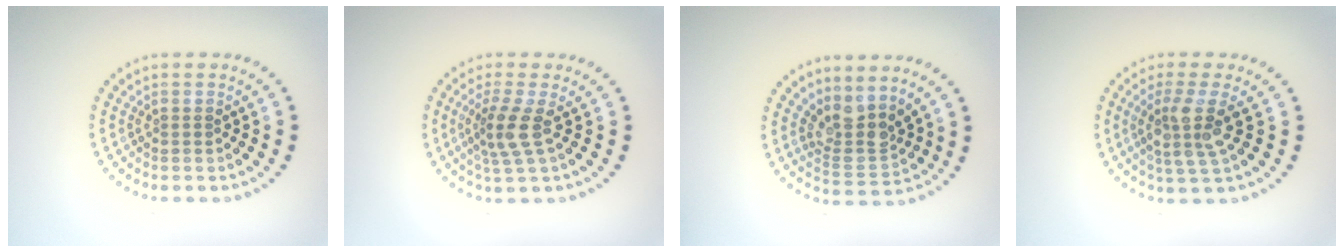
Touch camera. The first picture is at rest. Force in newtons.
{"total": 2.9, "press": 2.2, "slide": 1.8}
{"total": 3.4, "press": 2.5, "slide": 2.3}
{"total": 3.6, "press": 3.0, "slide": 2.0}